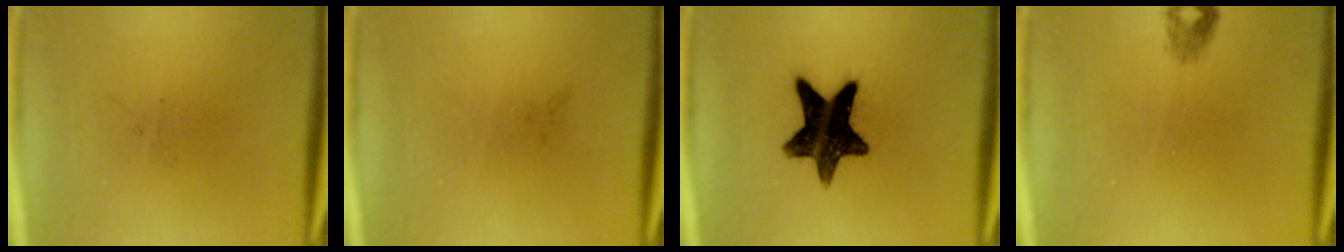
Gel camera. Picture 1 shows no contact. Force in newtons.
{"total": 0.0}
{"total": 13.7}
{"total": 1.2}